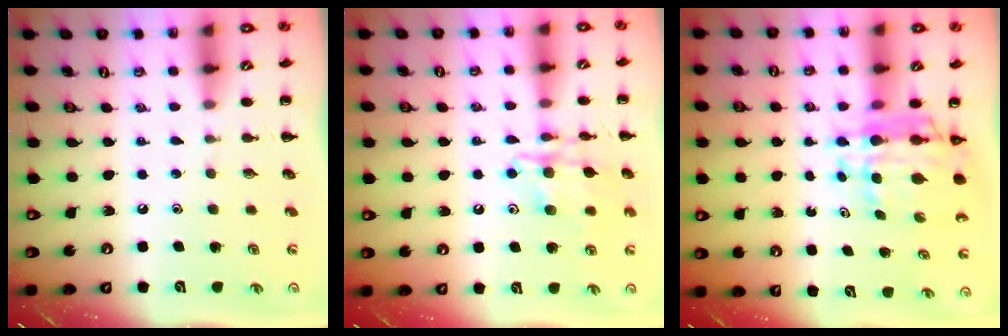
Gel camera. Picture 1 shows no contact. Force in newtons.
{"total": 14.0, "press": 14.0, "slide": 1.1}
{"total": 10.1, "press": 9.5, "slide": 3.5}